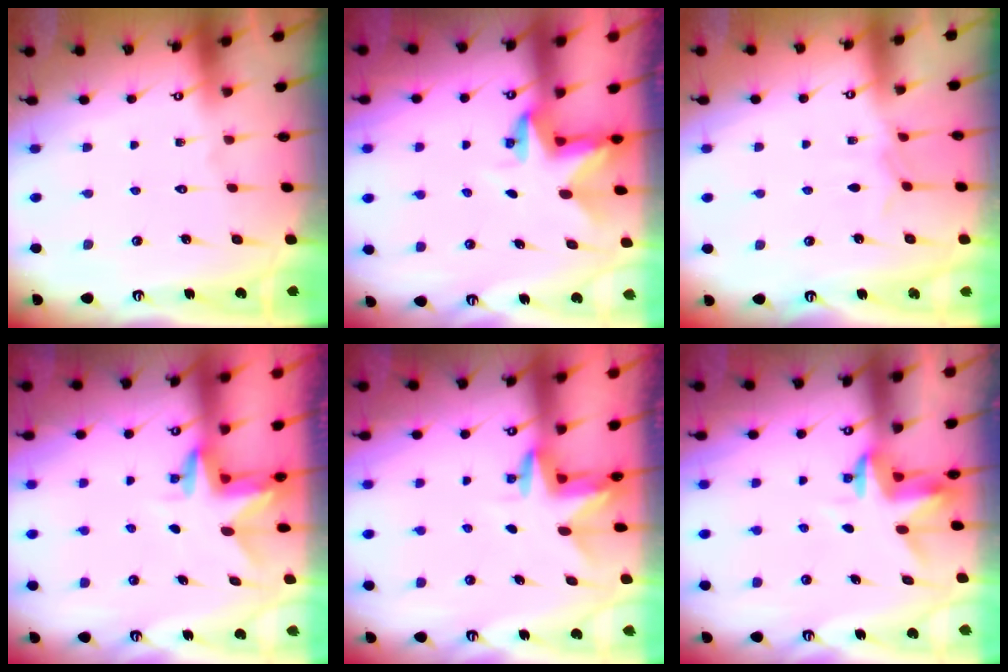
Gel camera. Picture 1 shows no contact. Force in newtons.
{"total": 3.0, "press": 3.0, "slide": 0.2}
{"total": 5.1, "press": 5.0, "slide": 0.4}
{"total": 3.1, "press": 3.1, "slide": 0.2}
{"total": 2.7, "press": 2.7, "slide": 0.1}
{"total": 3.6, "press": 3.5, "slide": 0.3}